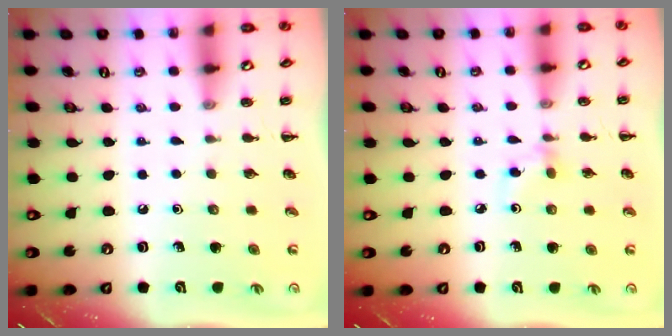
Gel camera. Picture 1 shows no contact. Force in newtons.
{"total": 2.9, "press": 2.8, "slide": 0.8}